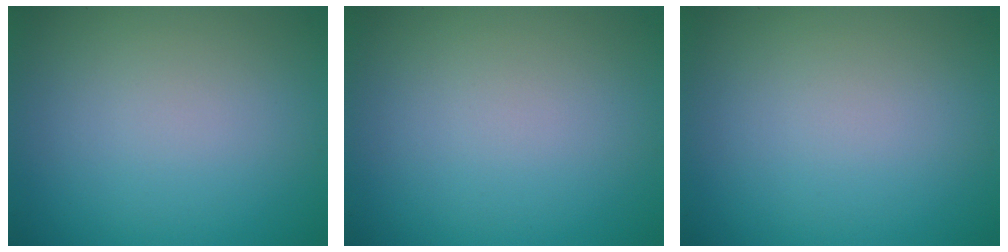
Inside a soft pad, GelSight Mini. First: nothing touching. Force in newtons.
{"total": 0.0}
{"total": 0.0}